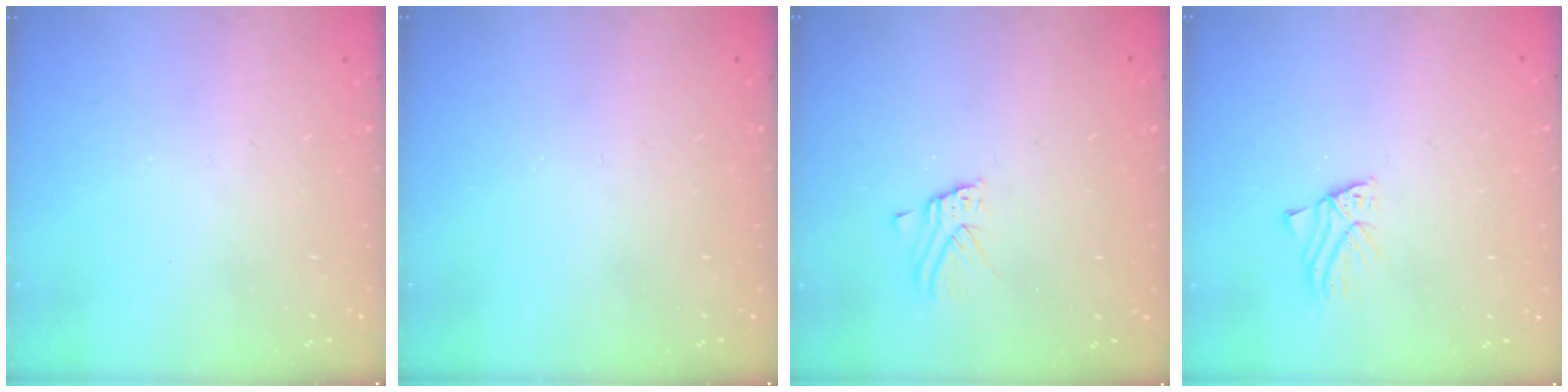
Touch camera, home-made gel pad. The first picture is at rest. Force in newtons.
{"total": 0.0}
{"total": 2.4, "press": 2.4, "slide": 0.2}
{"total": 1.8, "press": 1.8, "slide": 0.1}